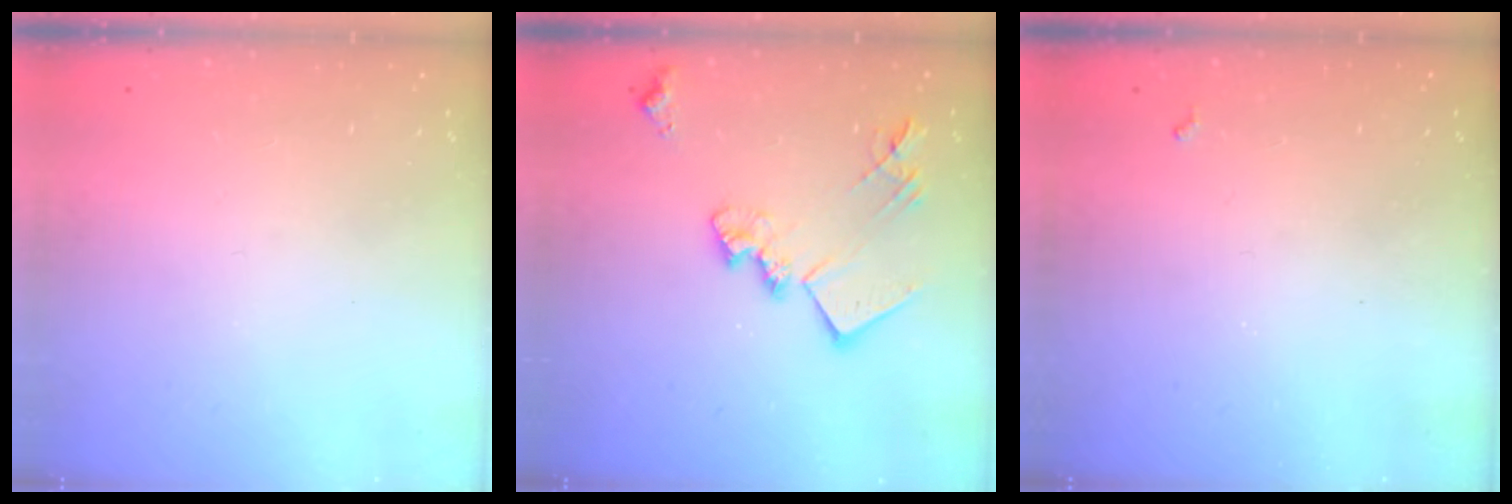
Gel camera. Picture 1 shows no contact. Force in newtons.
{"total": 17.6, "press": 17.6, "slide": 1.2}
{"total": 1.9, "press": 1.9, "slide": 0.4}